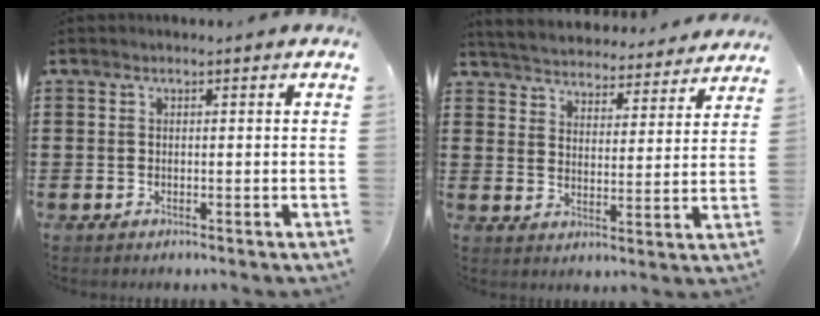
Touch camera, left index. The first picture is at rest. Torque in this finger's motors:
{"motor_torque": [1.26, -0.88, 0.57, 0.13]}